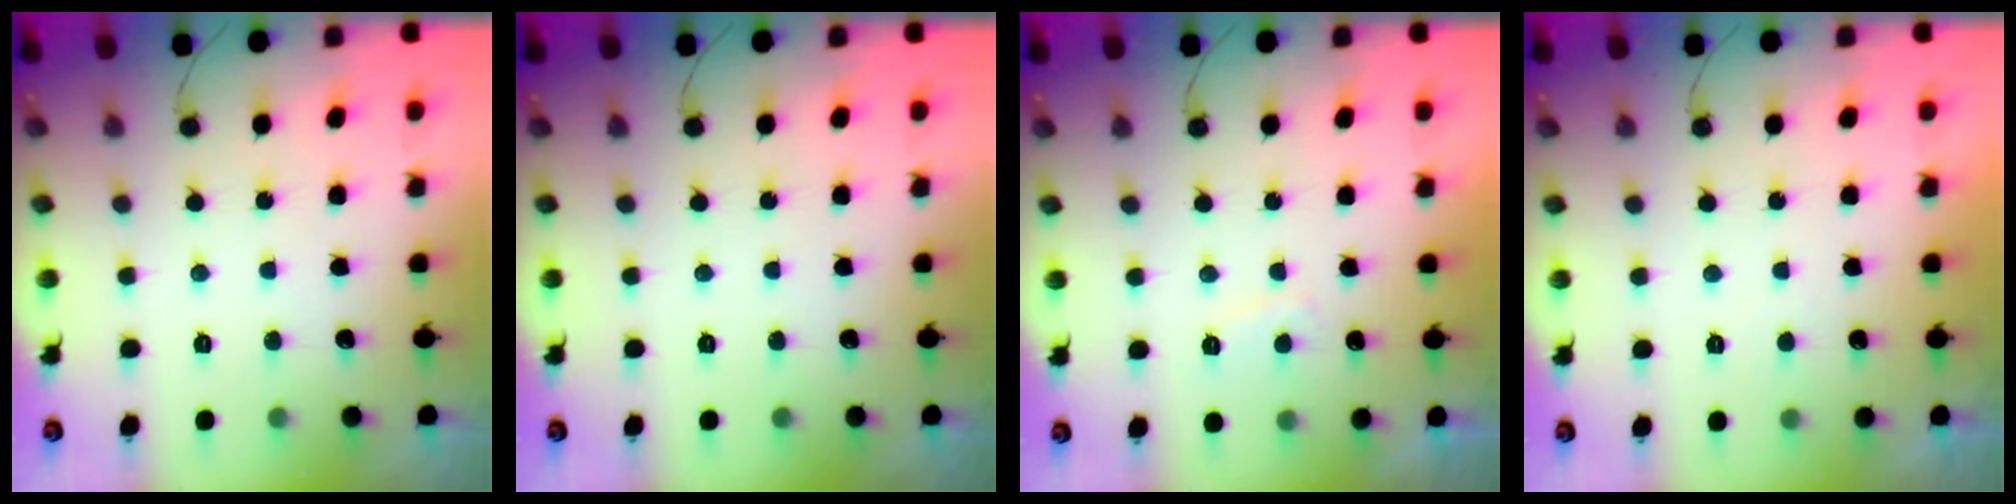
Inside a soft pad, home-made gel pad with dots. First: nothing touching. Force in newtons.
{"total": 0.0}
{"total": 2.4, "press": 2.3, "slide": 0.7}
{"total": 1.2, "press": 1.1, "slide": 0.4}